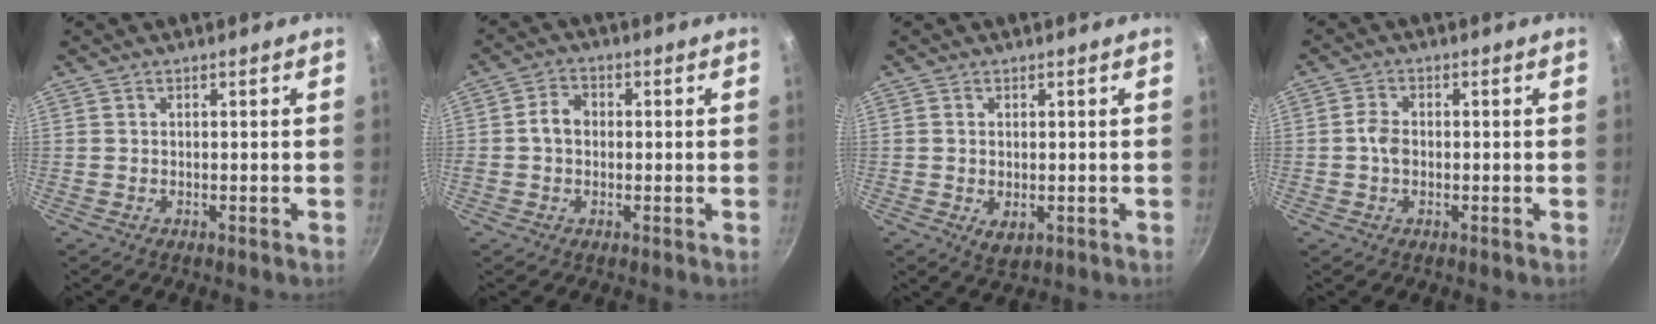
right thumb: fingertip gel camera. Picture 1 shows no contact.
{"total": 4.2, "force": [0.0, 3.4, 2.5], "torque": [-0.029, 0.014, -0.008]}
{"total": 3.3, "force": [-0.4, 2.1, 2.6], "torque": [-0.041, -0.011, -0.003]}
{"total": 3.1, "force": [-0.4, 2.2, 2.1], "torque": [-0.038, 0.011, -0.012]}